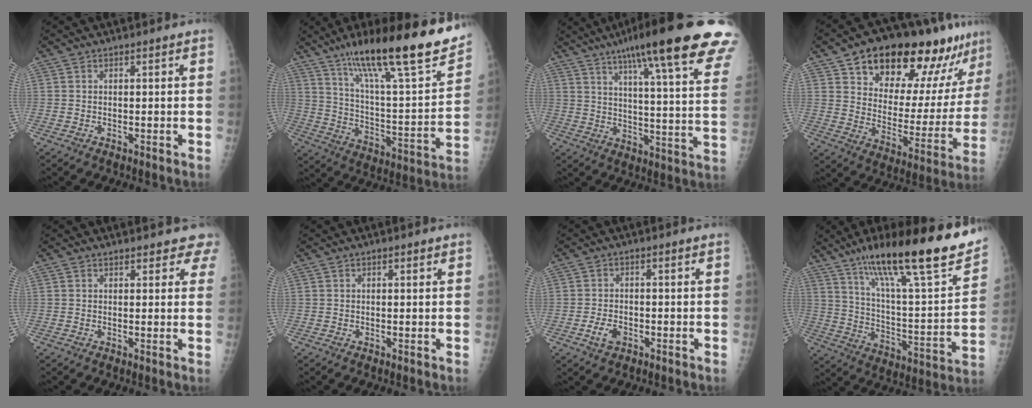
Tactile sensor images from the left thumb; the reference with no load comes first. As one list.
[{"total": 27.7, "force": [18.7, 5.1, 19.8], "torque": [-0.287, -0.058, 0.301]}, {"total": 27.8, "force": [18.7, 3.7, 20.2], "torque": [-0.267, -0.052, 0.251]}, {"total": 23.8, "force": [15.7, 10.3, 14.5], "torque": [-0.162, -0.054, 0.240]}, {"total": 4.2, "force": [3.8, 1.7, 0.6], "torque": [0.032, -0.015, 0.024]}, {"total": 0.8, "force": [0.5, 0.4, 0.6], "torque": [-0.006, 0.000, 0.005]}, {"total": 3.5, "force": [-1.5, 2.2, 2.2], "torque": [-0.039, 0.009, -0.026]}, {"total": 28.2, "force": [18.8, 5.3, 20.4], "torque": [-0.295, -0.054, 0.301]}]